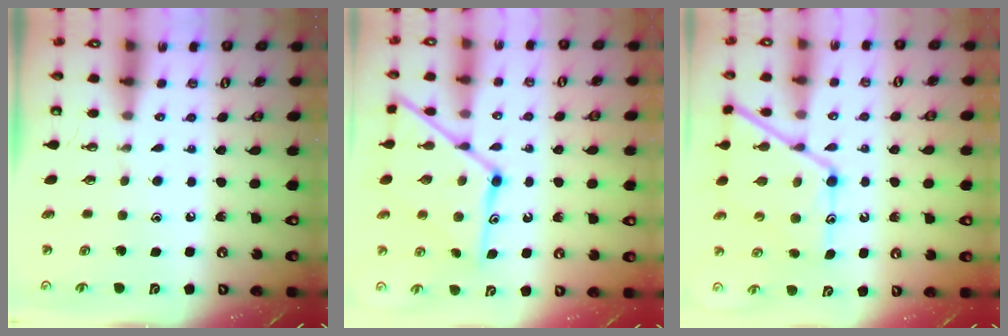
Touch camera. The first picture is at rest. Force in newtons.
{"total": 17.0, "press": 16.9, "slide": 1.5}
{"total": 15.5, "press": 15.5, "slide": 1.4}